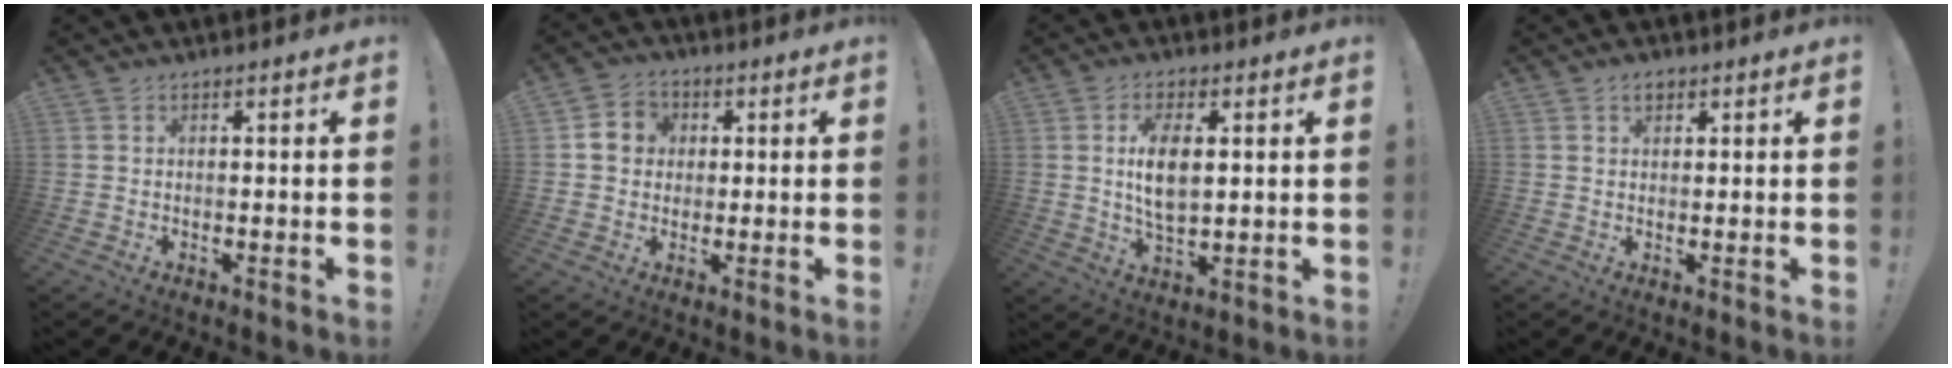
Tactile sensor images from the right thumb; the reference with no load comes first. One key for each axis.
{"total": 6.8, "fx": 1.0, "fy": 6.2, "fz": 2.5, "tx": -0.038, "ty": 0.011, "tz": 0.022}
{"total": 9.0, "fx": 1.8, "fy": 4.4, "fz": 7.6, "tx": -0.134, "ty": -0.010, "tz": 0.023}
{"total": 2.2, "fx": 1.3, "fy": 1.5, "fz": 1.0, "tx": -0.012, "ty": -0.001, "tz": 0.022}